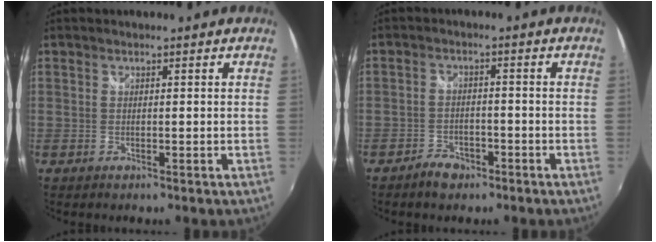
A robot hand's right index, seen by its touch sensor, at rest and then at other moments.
{"total": 4.5, "force": [-3.3, 2.5, 1.6], "torque": [-0.048, 0.006, -0.055]}